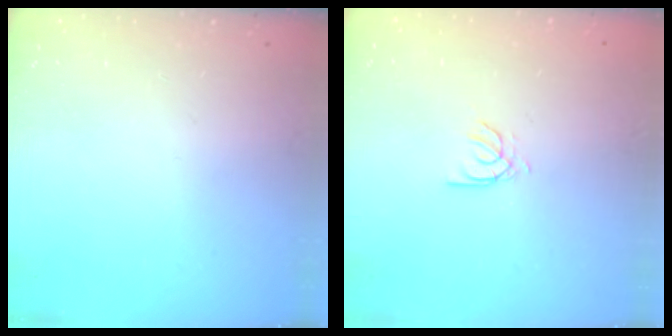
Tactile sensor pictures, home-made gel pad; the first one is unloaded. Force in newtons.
{"total": 2.7, "press": 2.7, "slide": 0.2}